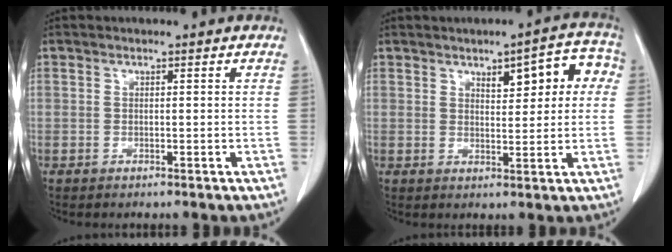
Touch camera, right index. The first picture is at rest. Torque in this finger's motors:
{"motor_torque": [0.16, 0.12, 0.12, 0.02]}